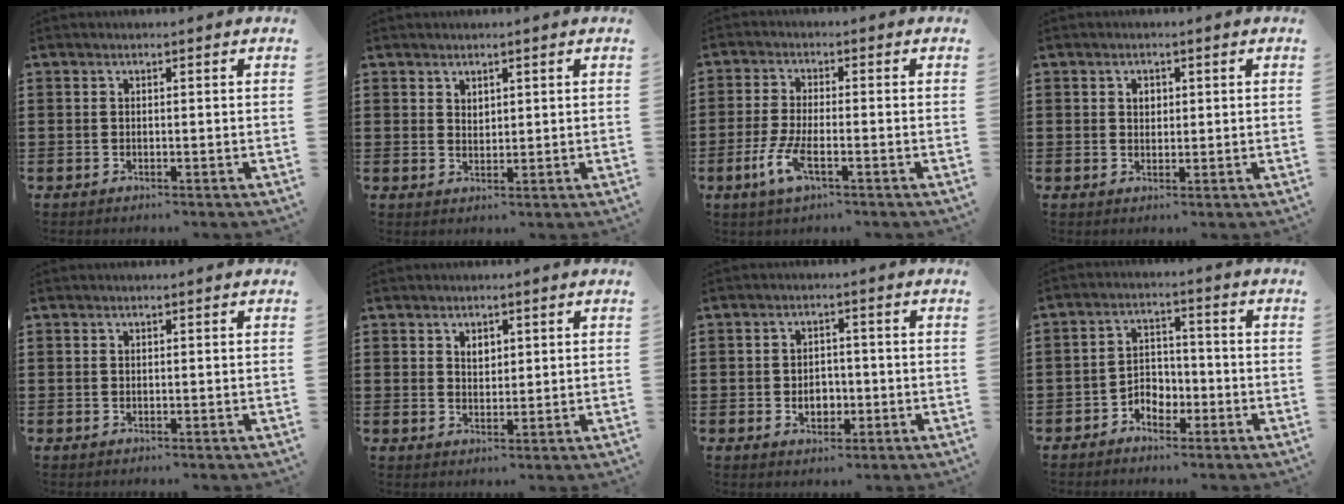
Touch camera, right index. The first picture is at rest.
{"total": 1.7, "force": [1.5, 0.8, 0.2], "torque": [-0.005, 0.003, 0.029]}
{"total": 5.2, "force": [-2.4, 1.4, 4.5], "torque": [-0.106, -0.015, -0.049]}
{"total": 1.6, "force": [0.5, 1.2, 0.9], "torque": [-0.020, 0.009, 0.009]}
{"total": 0.0}
{"total": 2.2, "force": [1.3, 1.4, 1.1], "torque": [-0.017, 0.003, 0.021]}
{"total": 3.3, "force": [-0.8, 2.6, 1.9], "torque": [-0.034, 0.002, -0.019]}
{"total": 3.6, "force": [-2.3, 2.5, 1.3], "torque": [-0.031, 0.011, -0.049]}